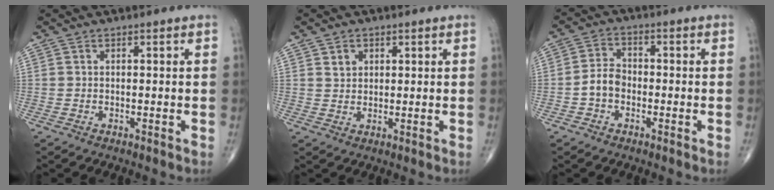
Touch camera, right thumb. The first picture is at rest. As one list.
[{"total": 2.6, "force": [1.2, 2.0, 1.0], "torque": [-0.008, -0.007, 0.022]}, {"total": 4.6, "force": [-1.5, 3.3, 2.8], "torque": [-0.041, 0.019, -0.036]}]